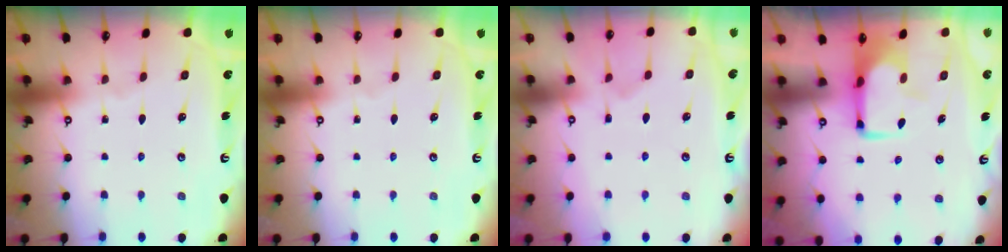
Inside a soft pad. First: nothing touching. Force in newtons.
{"total": 0.0}
{"total": 2.9, "press": 2.6, "slide": 1.3}
{"total": 1.2, "press": 1.0, "slide": 0.6}